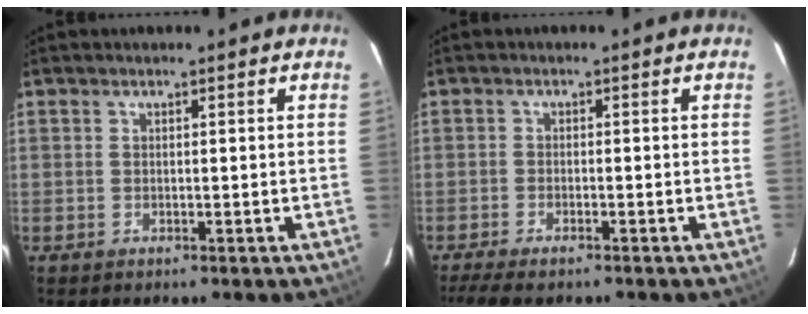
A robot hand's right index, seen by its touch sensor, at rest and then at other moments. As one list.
[{"total": 6.1, "force": [-4.9, 1.3, 3.4], "torque": [-0.086, -0.022, -0.089]}]